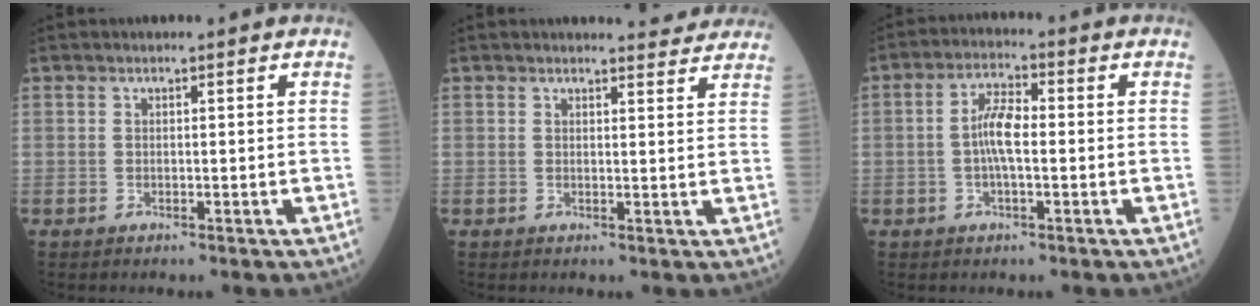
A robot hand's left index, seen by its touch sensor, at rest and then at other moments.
{"total": 4.2, "force": [4.1, 0.4, 0.3], "torque": [-0.003, -0.005, 0.035]}
{"total": 5.5, "force": [-0.5, 1.5, 5.3], "torque": [-0.112, 0.010, -0.014]}